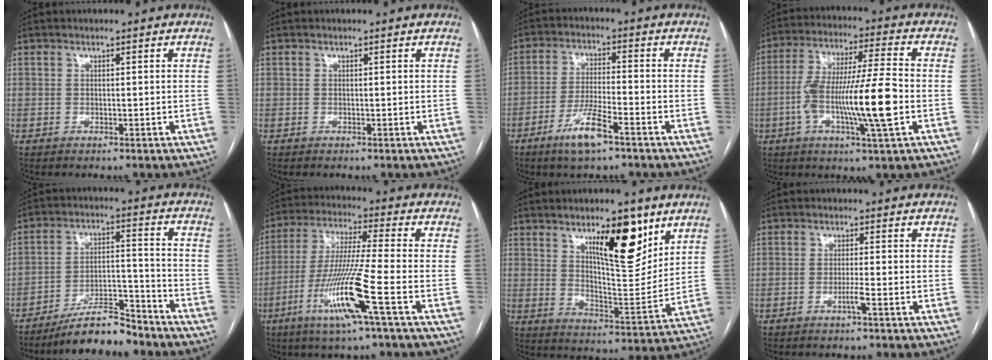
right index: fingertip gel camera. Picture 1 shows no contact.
{"total": 0.0}
{"total": 7.5, "force": [-4.6, 1.0, 5.8], "torque": [-0.116, -0.008, -0.084]}
{"total": 15.1, "force": [-3.4, 0.7, 14.7], "torque": [-0.274, 0.000, -0.063]}
{"total": 10.5, "force": [-9.2, 2.0, 4.7], "torque": [-0.073, 0.018, -0.158]}
{"total": 13.6, "force": [-5.7, -1.2, 12.2], "torque": [-0.249, -0.021, -0.112]}
{"total": 13.1, "force": [7.4, 3.5, 10.3], "torque": [-0.155, -0.008, 0.122]}
{"total": 2.0, "force": [-1.0, -0.4, 1.6], "torque": [-0.032, -0.002, -0.020]}